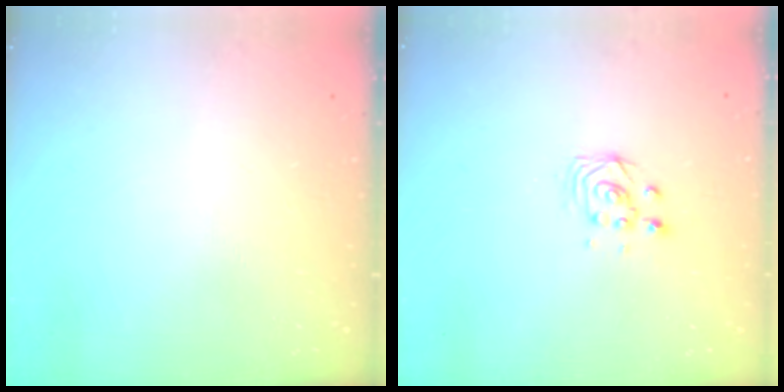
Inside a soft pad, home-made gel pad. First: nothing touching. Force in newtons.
{"total": 2.8, "press": 2.8, "slide": 0.3}